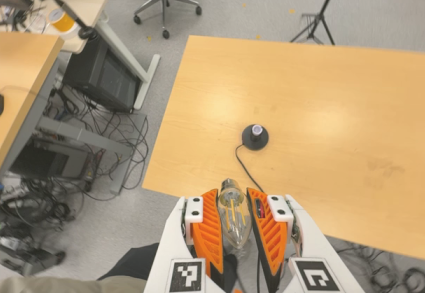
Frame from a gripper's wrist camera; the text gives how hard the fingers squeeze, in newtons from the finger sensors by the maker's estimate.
{"total": 20.8, "left": 22.3, "right": 19.4}